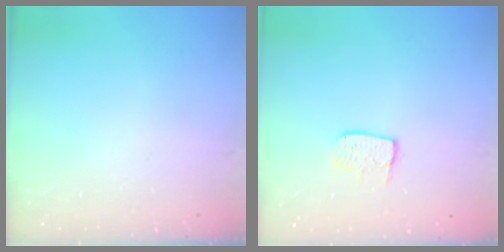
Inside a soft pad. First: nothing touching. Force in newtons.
{"total": 5.5, "press": 5.5, "slide": 0.3}